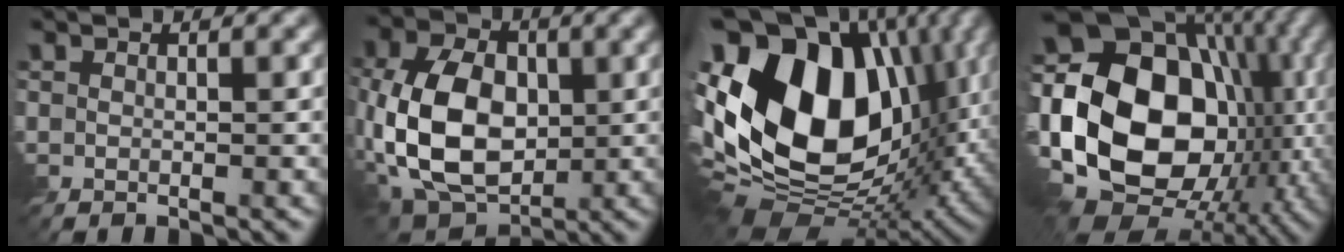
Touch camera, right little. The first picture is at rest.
{"total": 11.8, "force": [-1.5, 7.9, 8.6], "torque": [-0.194, -0.005, -0.039]}
{"total": 19.8, "force": [1.5, 12.9, 15.0], "torque": [-0.319, 0.008, 0.022]}
{"total": 21.6, "force": [-1.7, 15.0, 15.4], "torque": [-0.299, -0.003, -0.025]}